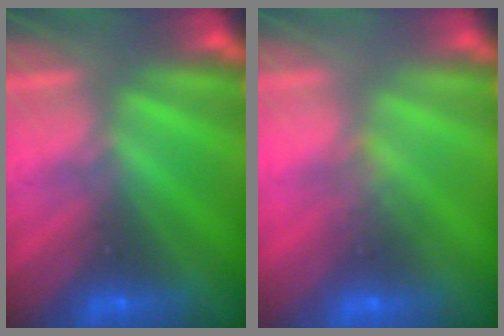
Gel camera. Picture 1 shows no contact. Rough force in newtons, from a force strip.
{"total": 5.0}